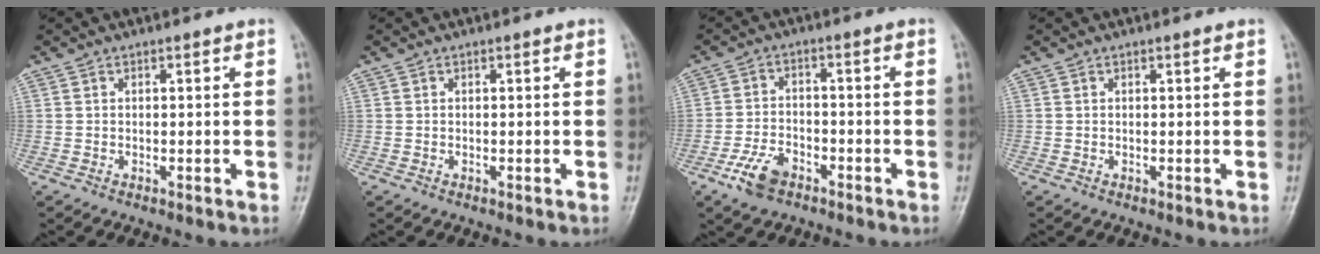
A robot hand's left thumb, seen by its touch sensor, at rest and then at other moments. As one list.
[{"total": 0.0}, {"total": 6.1, "force": [-3.7, 3.4, 3.5], "torque": [-0.066, 0.017, -0.070]}, {"total": 0.0}]